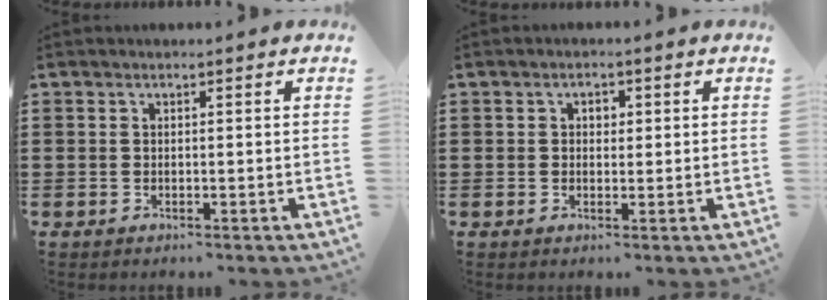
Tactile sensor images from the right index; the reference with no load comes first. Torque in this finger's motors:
{"motor_torque": [0.47, -0.07, 0.04, 0.02]}